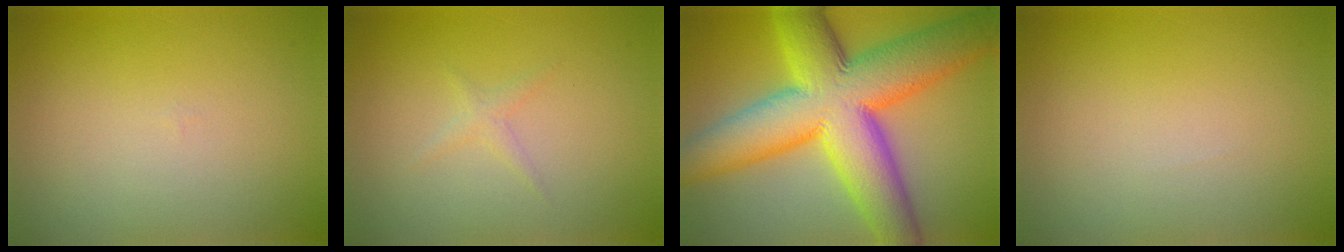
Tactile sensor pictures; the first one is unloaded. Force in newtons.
{"total": 0.9, "press": 0.9, "slide": 0.0}
{"total": 14.5, "press": 14.5, "slide": 0.1}
{"total": 0.0}